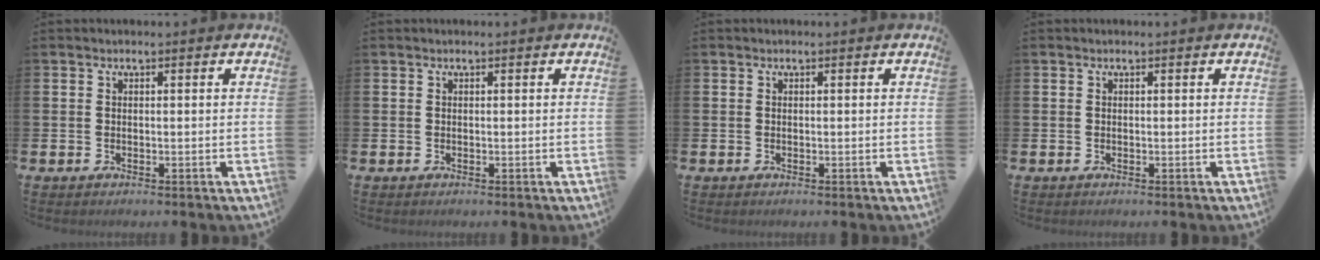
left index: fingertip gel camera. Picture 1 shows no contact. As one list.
[{"total": 0.0}, {"total": 0.0}, {"total": 0.0}]